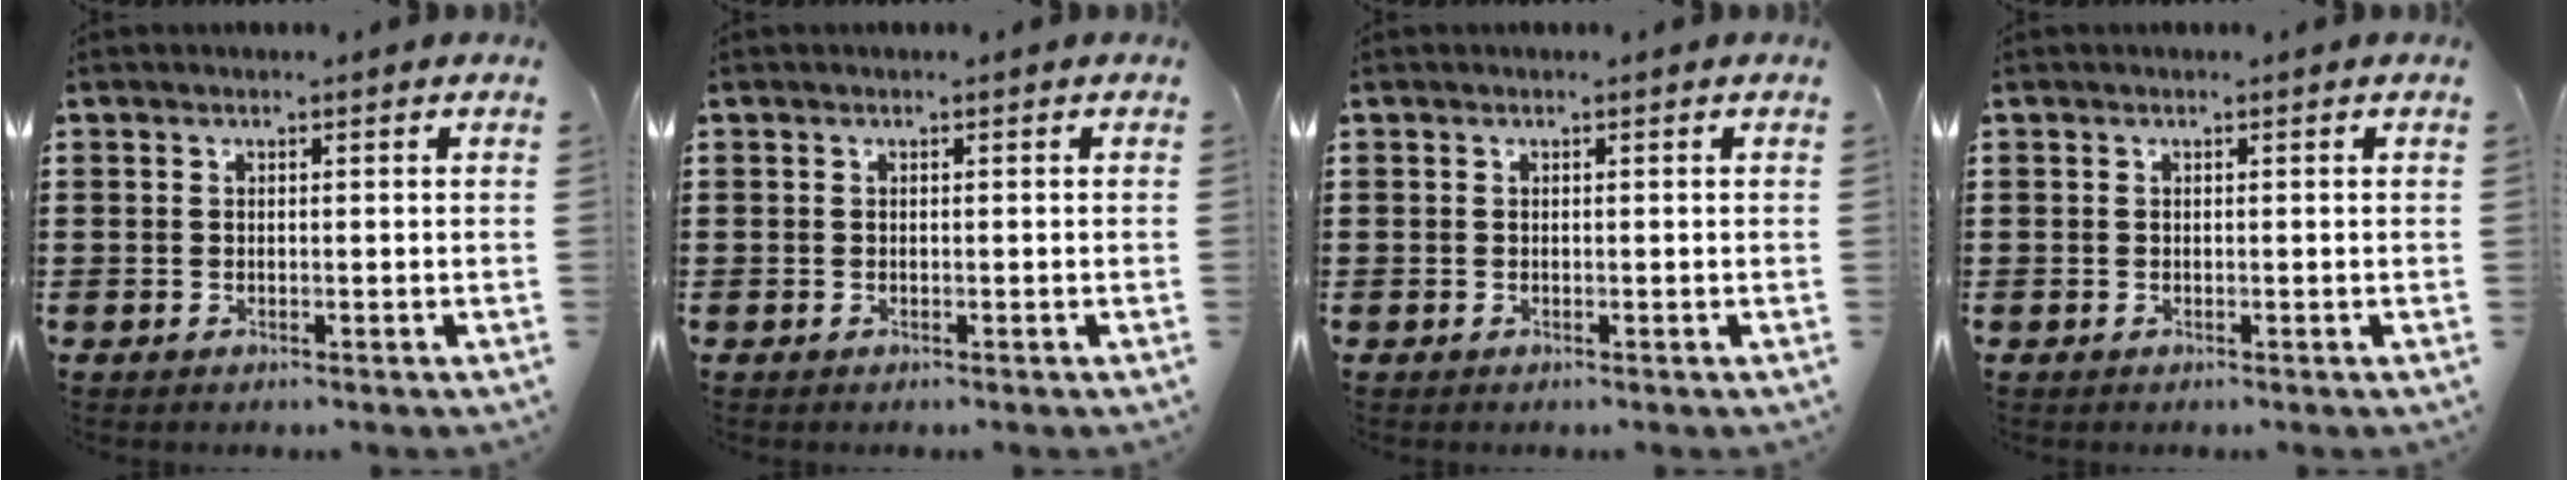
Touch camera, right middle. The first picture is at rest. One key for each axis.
{"total": 0.0}
{"total": 0.0}
{"total": 0.0}